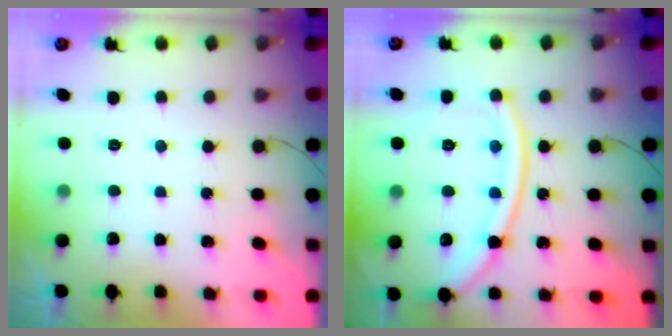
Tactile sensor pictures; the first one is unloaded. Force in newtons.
{"total": 14.4, "press": 14.3, "slide": 1.8}